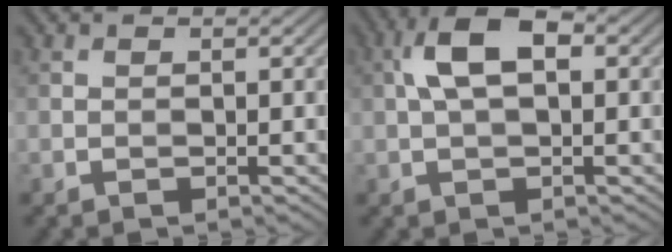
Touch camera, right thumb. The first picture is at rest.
{"total": 6.5, "force": [1.3, 3.1, 5.5], "torque": [-0.116, 0.015, 0.018]}